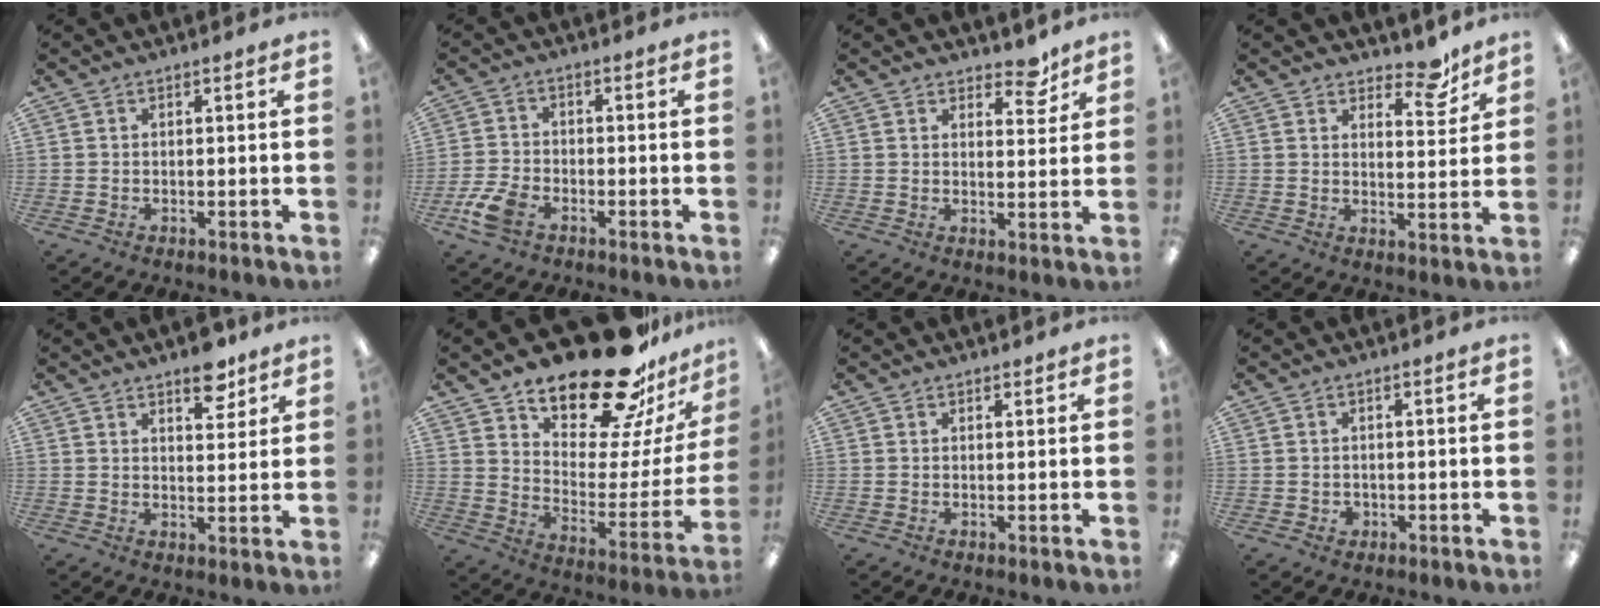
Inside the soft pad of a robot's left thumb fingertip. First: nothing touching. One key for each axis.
{"total": 6.7, "fx": -3.8, "fy": 4.1, "fz": 3.8, "tx": -0.086, "ty": 0.014, "tz": -0.071}
{"total": 6.1, "fx": 4.9, "fy": 2.8, "fz": 2.5, "tx": -0.020, "ty": -0.029, "tz": 0.082}
{"total": 7.7, "fx": 6.2, "fy": 3.2, "fz": 3.3, "tx": -0.026, "ty": -0.042, "tz": 0.104}
{"total": 7.0, "fx": 5.3, "fy": 3.3, "fz": 3.2, "tx": -0.019, "ty": -0.033, "tz": 0.087}
{"total": 24.0, "fx": 19.3, "fy": 8.3, "fz": 11.6, "tx": -0.172, "ty": -0.135, "tz": 0.330}
{"total": 0.9, "fx": 0.7, "fy": 0.5, "fz": 0.1, "tx": -0.002, "ty": 0.002, "tz": 0.013}
{"total": 1.7, "fx": -0.2, "fy": 1.6, "fz": 0.4, "tx": -0.009, "ty": 0.003, "tz": -0.007}